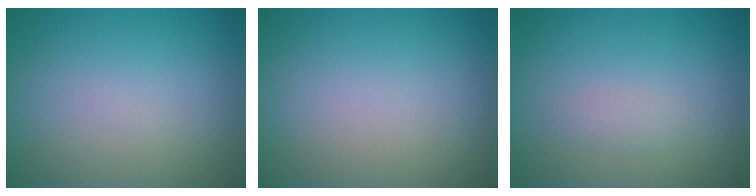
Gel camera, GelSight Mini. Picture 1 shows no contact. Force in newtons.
{"total": 0.0}
{"total": 1.0, "press": 1.0, "slide": 0.0}